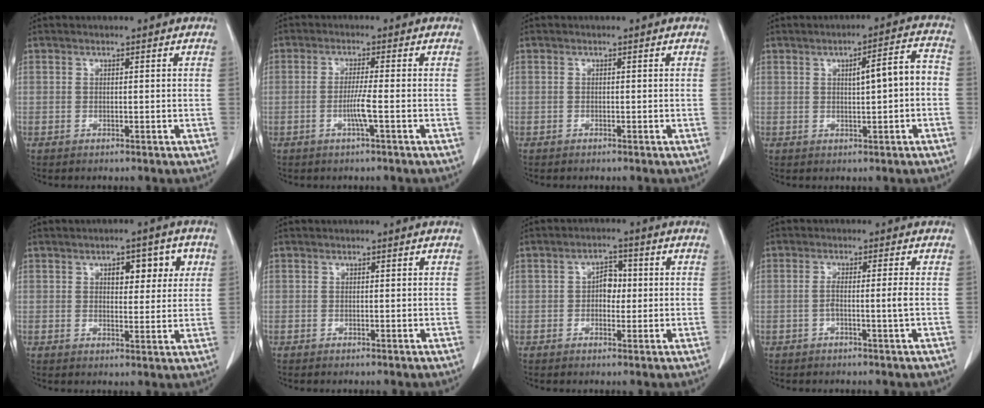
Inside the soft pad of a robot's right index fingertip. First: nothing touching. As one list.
[{"total": 3.0, "force": [-0.9, -0.6, 2.8], "torque": [-0.054, -0.003, -0.017]}, {"total": 0.0}, {"total": 5.9, "force": [0.0, 0.8, 5.9], "torque": [-0.085, 0.018, 0.002]}, {"total": 6.4, "force": [2.4, 2.9, 5.1], "torque": [-0.058, 0.011, 0.034]}, {"total": 0.0}, {"total": 3.4, "force": [0.0, 2.2, 2.5], "torque": [-0.036, 0.011, -0.002]}, {"total": 2.4, "force": [-0.6, -0.6, 2.3], "torque": [-0.038, 0.003, -0.009]}]